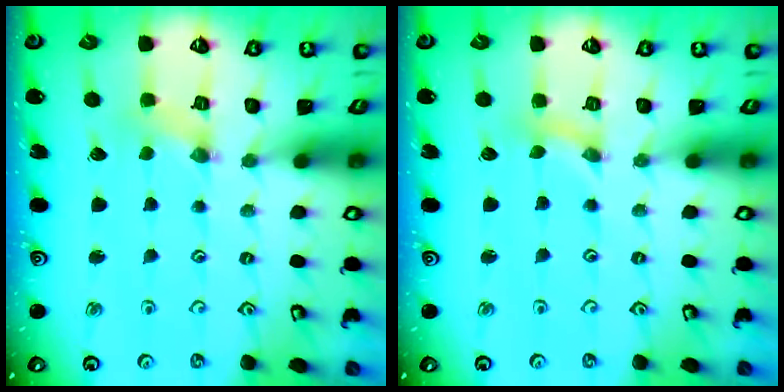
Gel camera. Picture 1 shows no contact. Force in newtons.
{"total": 0.0}